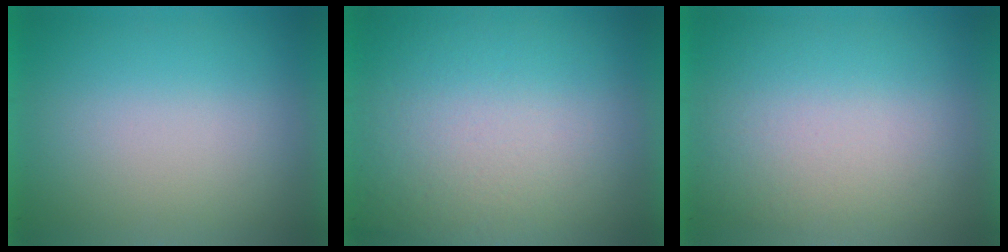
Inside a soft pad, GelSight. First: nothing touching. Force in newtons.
{"total": 4.5}
{"total": 1.4}